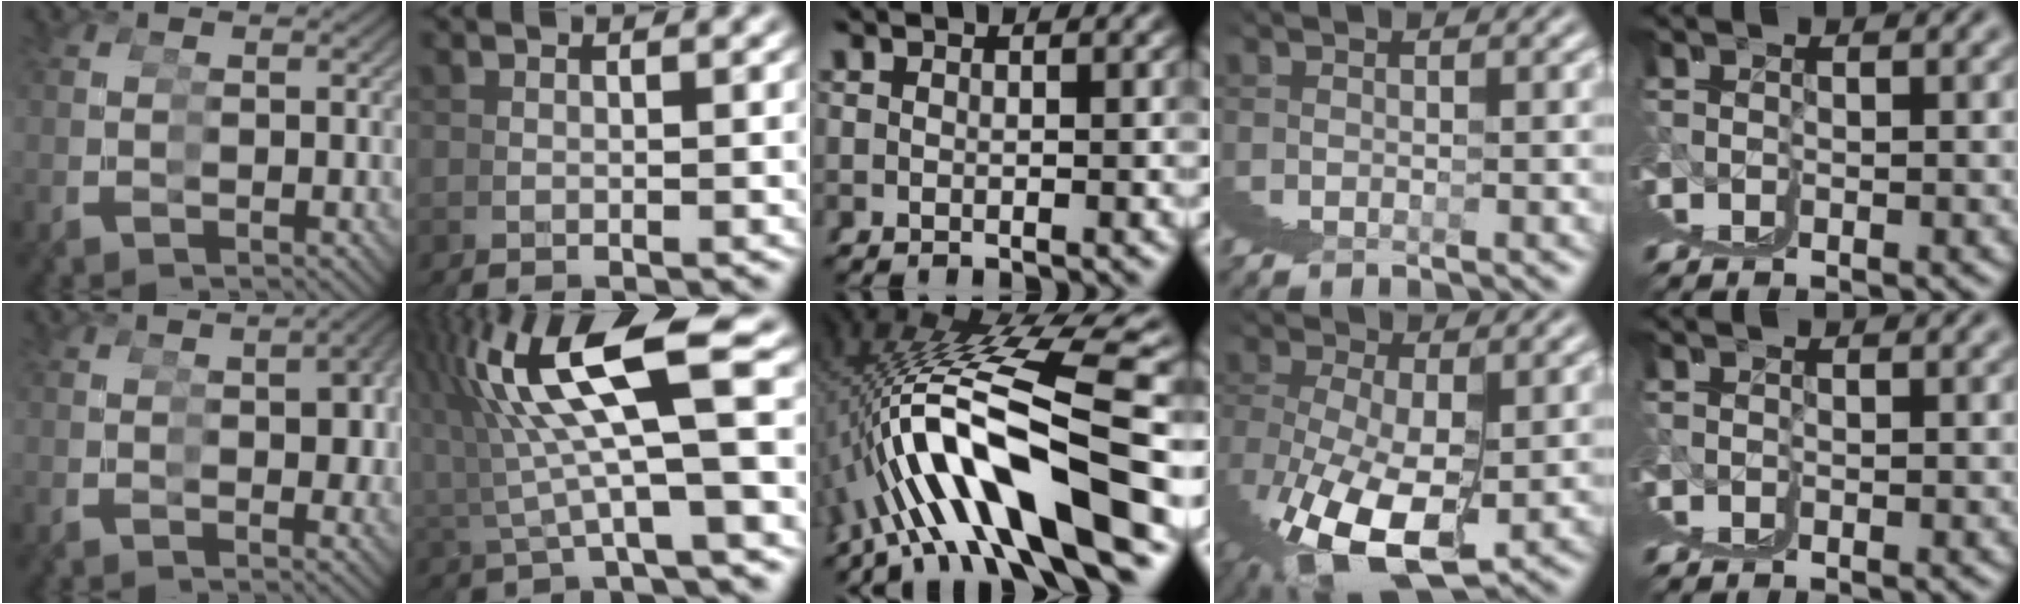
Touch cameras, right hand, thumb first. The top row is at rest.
{"thumb": {"total": 3.7, "force": [0.4, 1.3, 3.4], "torque": [-0.032, 0.008, 0.005]}, "index": {"total": 10.9, "force": [3.1, 5.3, 9.0], "torque": [-0.150, 0.020, 0.041]}, "middle": {"total": 13.7, "force": [0.0, 5.0, 12.7], "torque": [-0.227, 0.006, 0.005]}, "ring": {"total": 8.0, "force": [-2.1, 3.9, 6.6], "torque": [-0.123, -0.031, -0.014]}}